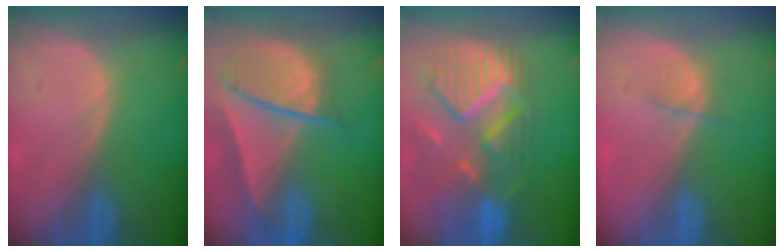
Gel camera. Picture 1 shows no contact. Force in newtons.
{"total": 9.5, "press": 8.1, "slide": 5.0}
{"total": 12.2, "press": 10.5, "slide": 6.1}
{"total": 1.9, "press": 1.7, "slide": 0.8}